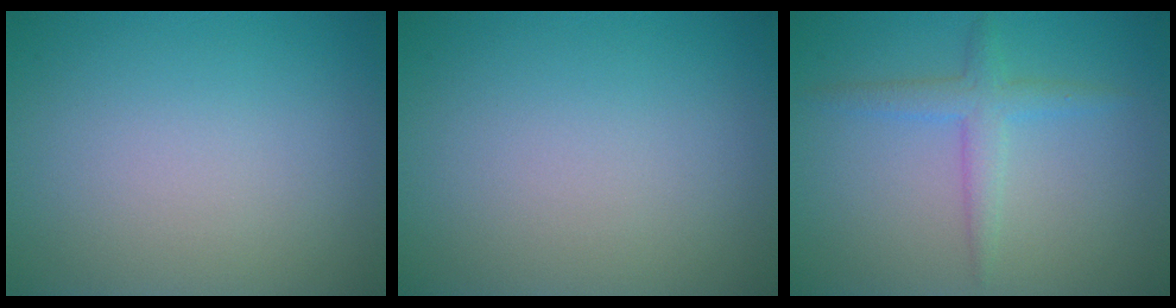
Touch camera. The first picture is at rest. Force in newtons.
{"total": 0.0}
{"total": 2.5, "press": 2.5, "slide": 0.1}